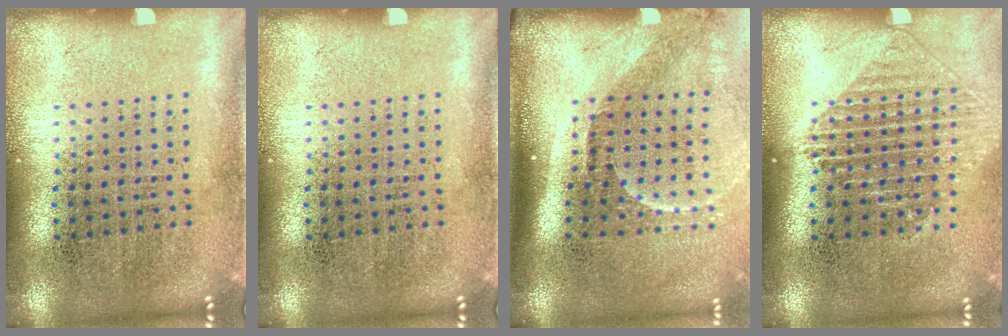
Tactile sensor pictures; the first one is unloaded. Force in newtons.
{"total": 0.0}
{"total": 2.2, "press": 1.5, "slide": 1.6}
{"total": 1.3, "press": 1.2, "slide": 0.5}